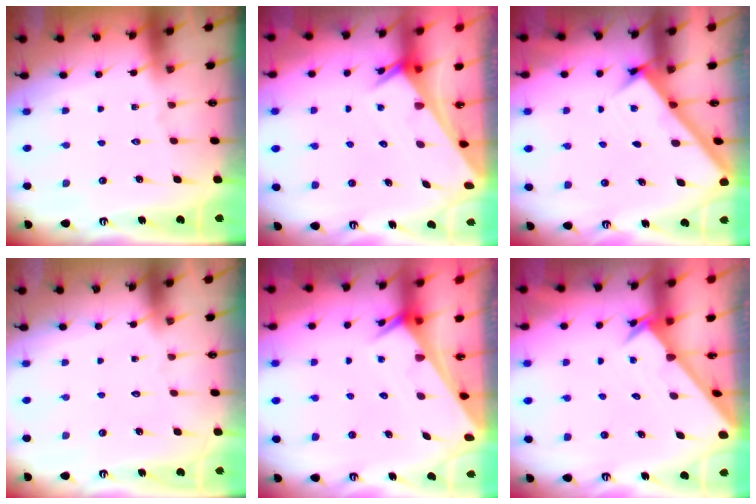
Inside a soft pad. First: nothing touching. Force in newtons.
{"total": 2.6, "press": 2.6, "slide": 0.1}
{"total": 2.5, "press": 2.5, "slide": 0.3}
{"total": 1.5, "press": 1.5, "slide": 0.1}
{"total": 3.7, "press": 3.7, "slide": 0.2}
{"total": 2.1, "press": 2.1, "slide": 0.1}